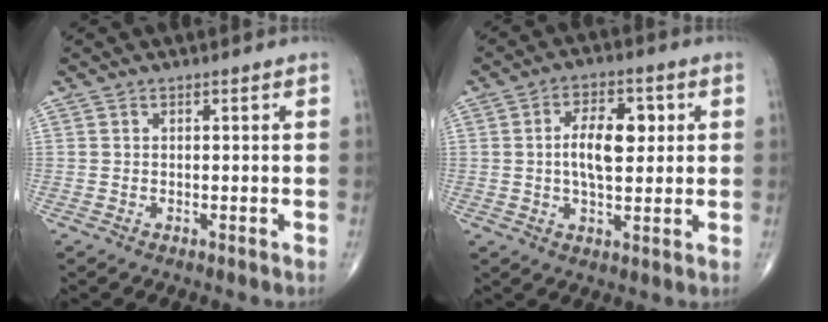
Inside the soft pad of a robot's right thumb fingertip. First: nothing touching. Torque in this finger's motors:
{"motor_torque": [-0.37, 0.71, 0.64, 0.45, 0.10]}